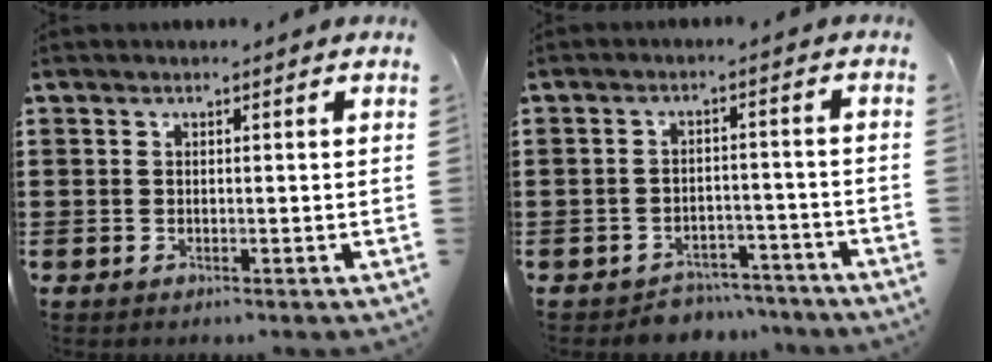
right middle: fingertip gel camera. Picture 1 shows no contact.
{"total": 3.8, "force": [-3.7, 0.8, -0.2], "torque": [-0.005, 0.004, -0.079]}